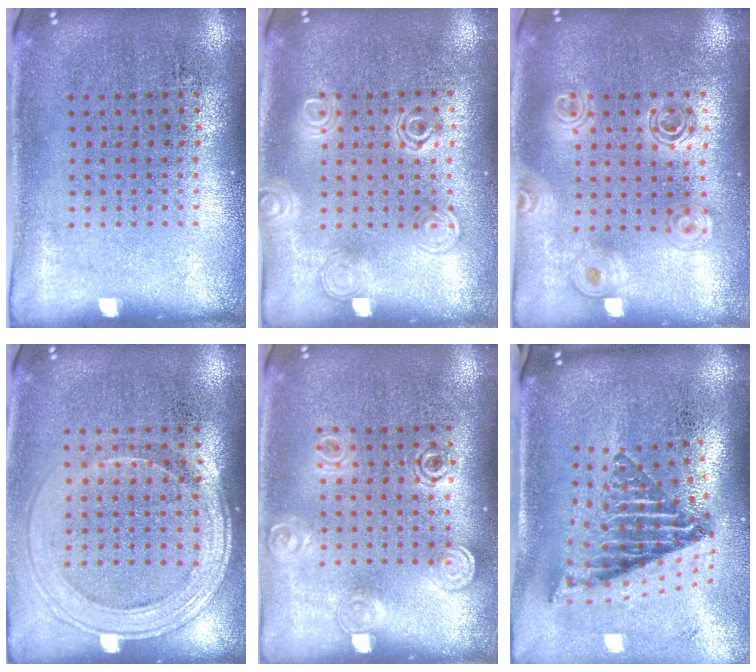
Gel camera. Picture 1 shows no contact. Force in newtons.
{"total": 1.2, "press": 1.2, "slide": 0.1}
{"total": 1.5, "press": 1.4, "slide": 0.7}
{"total": 1.6, "press": 1.4, "slide": 0.7}
{"total": 1.4, "press": 1.2, "slide": 0.7}
{"total": 2.6, "press": 1.6, "slide": 2.1}